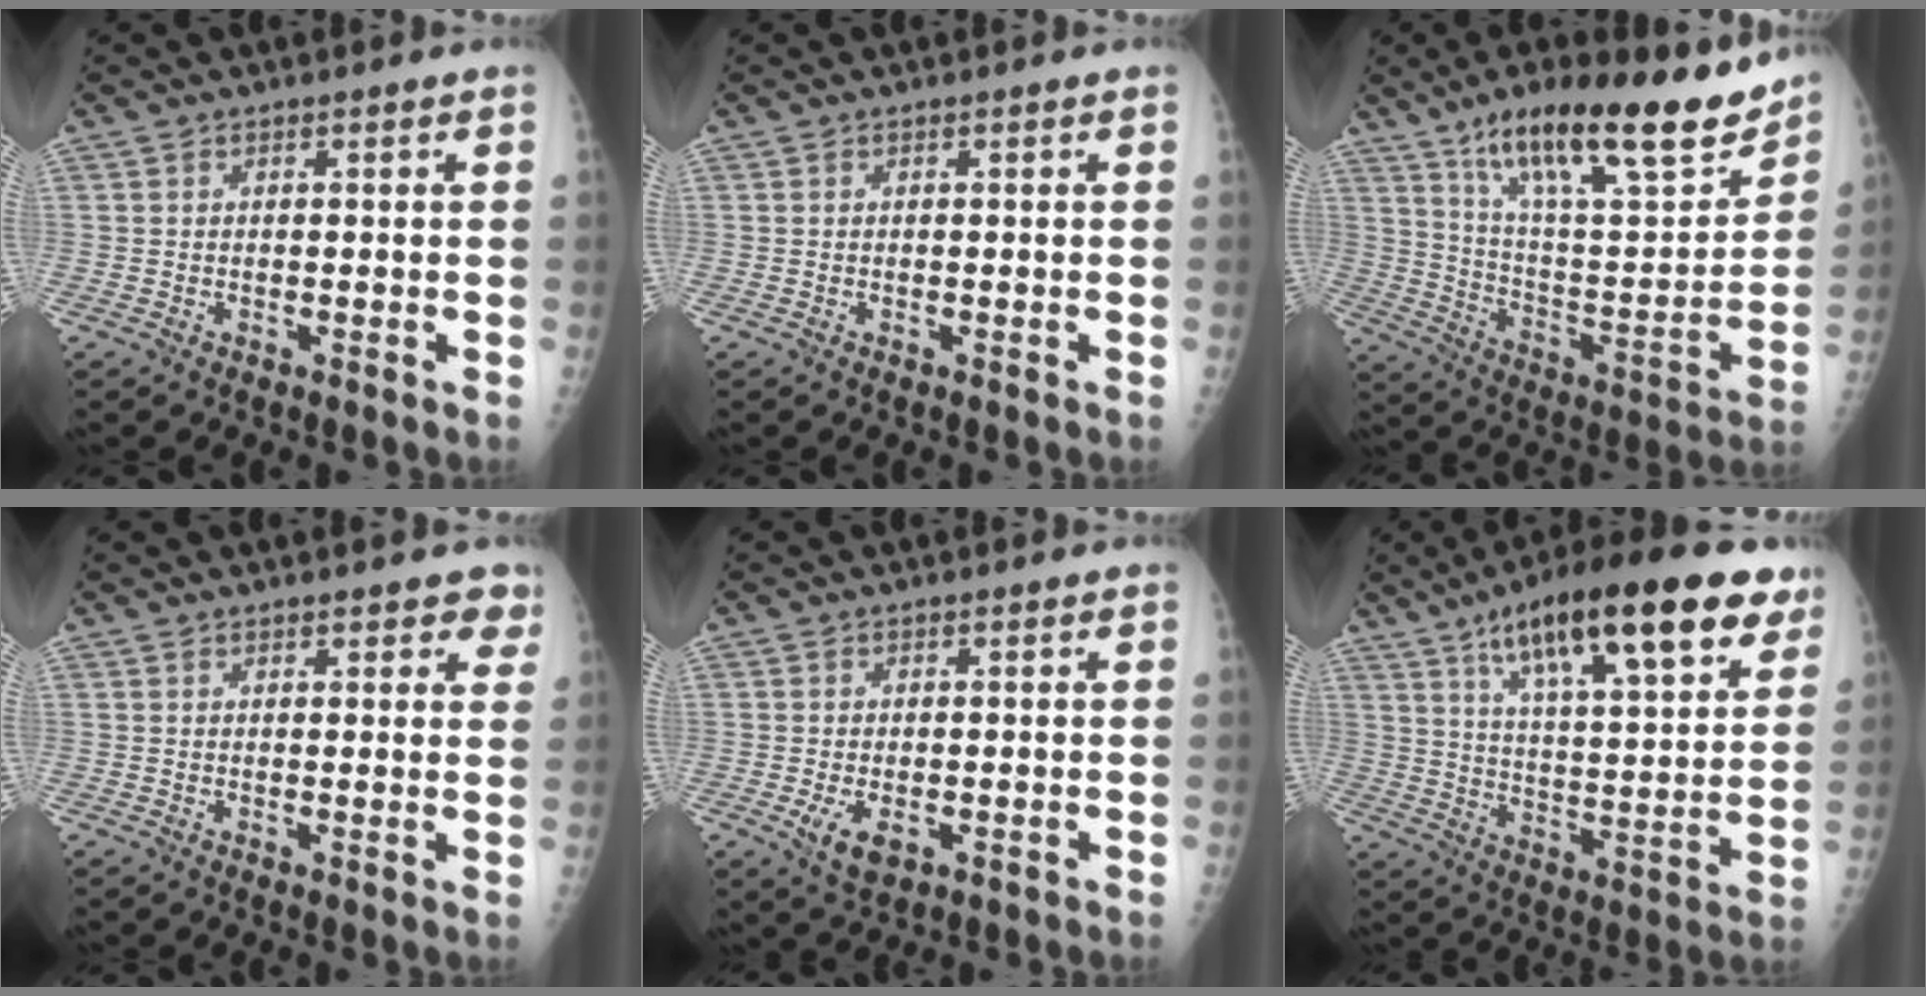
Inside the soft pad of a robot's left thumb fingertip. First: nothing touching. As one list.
[{"total": 0.0}, {"total": 25.9, "force": [17.8, 7.0, 17.5], "torque": [-0.243, -0.061, 0.294]}, {"total": 4.3, "force": [3.2, 1.8, 2.2], "torque": [0.009, -0.008, 0.034]}, {"total": 4.3, "force": [-1.2, 2.4, 3.3], "torque": [-0.059, -0.009, -0.013]}, {"total": 25.6, "force": [14.5, 7.5, 19.7], "torque": [-0.283, -0.026, 0.228]}]